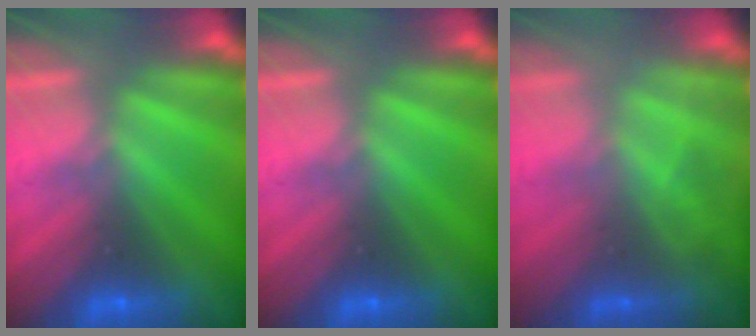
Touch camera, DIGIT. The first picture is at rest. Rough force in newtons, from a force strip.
{"total": 0.0}
{"total": 2.6}